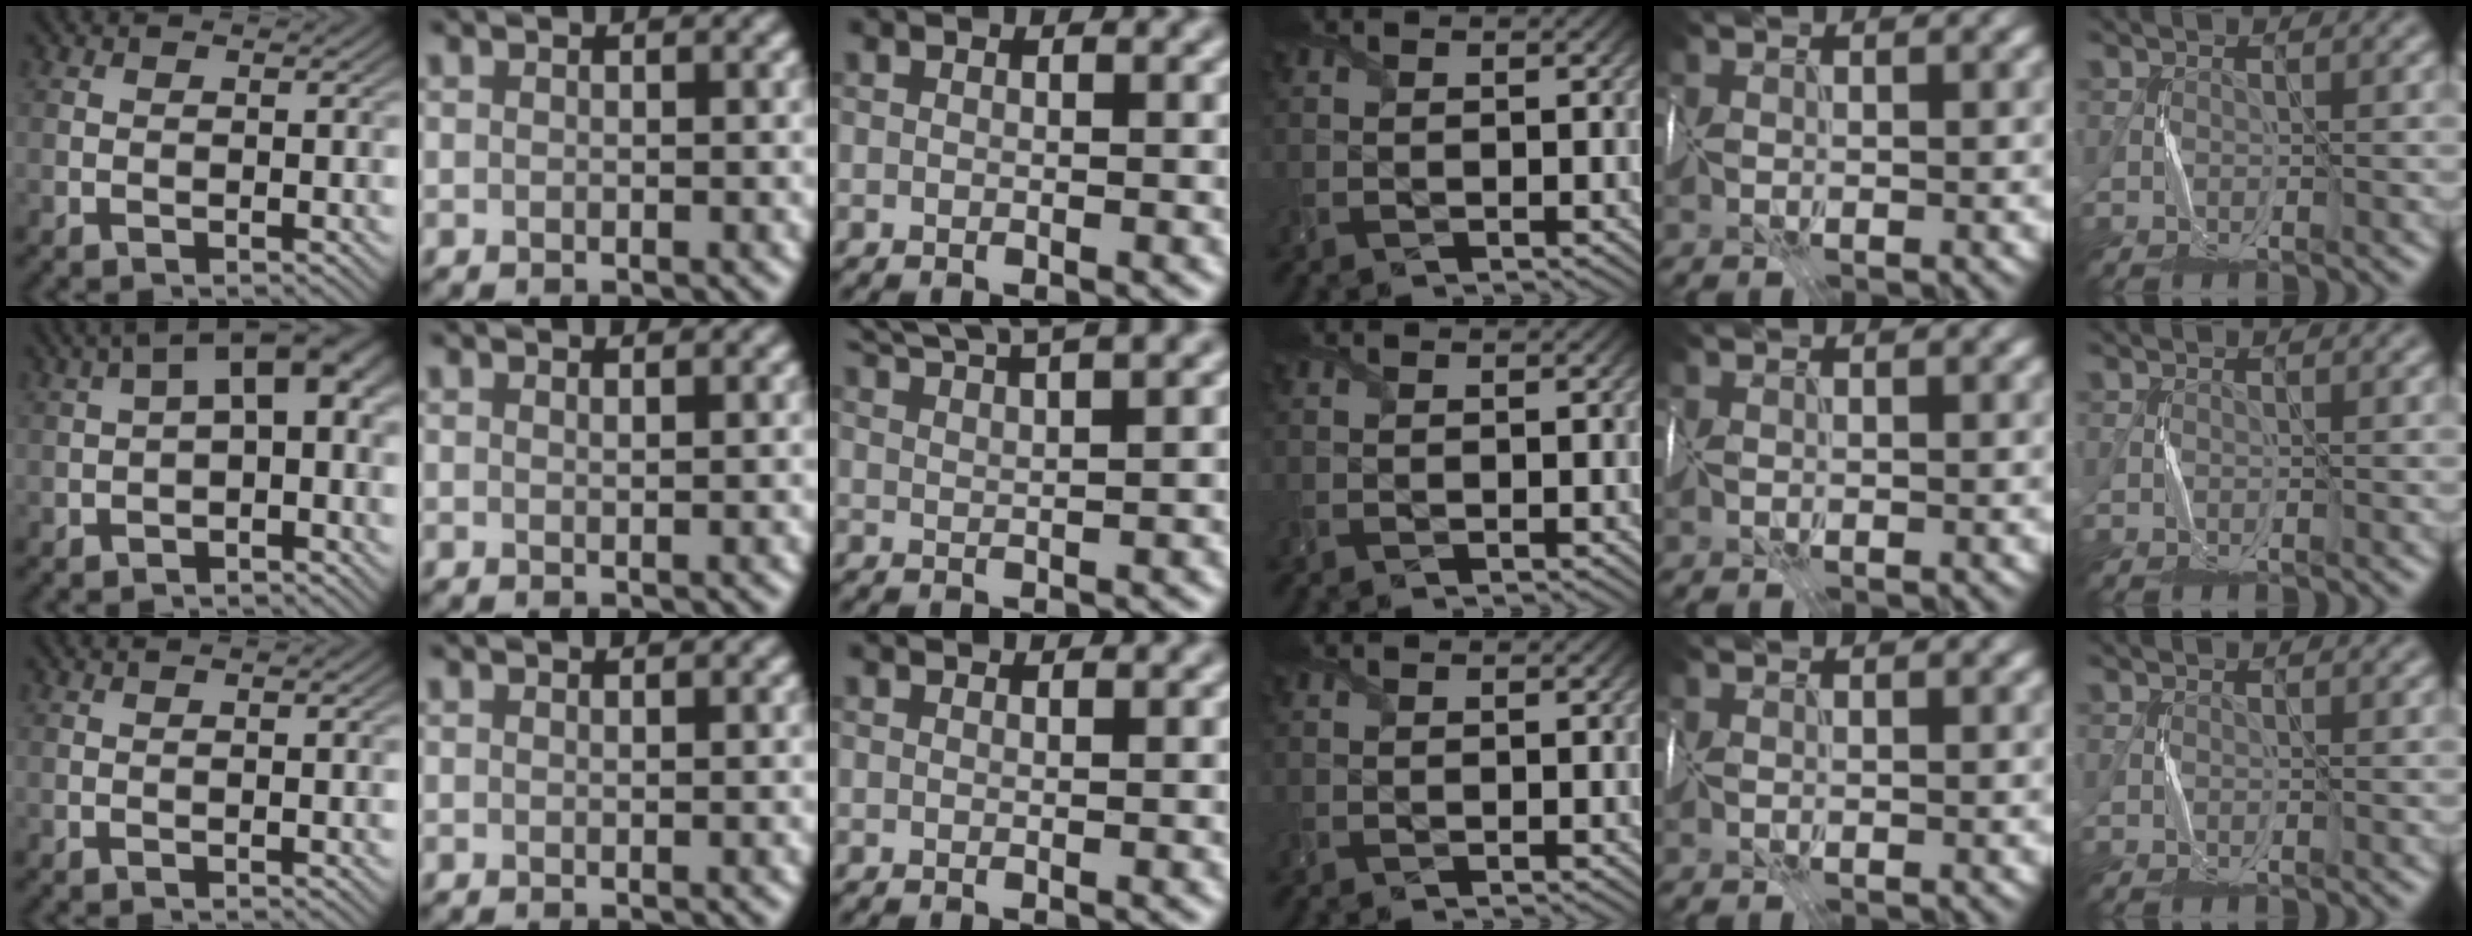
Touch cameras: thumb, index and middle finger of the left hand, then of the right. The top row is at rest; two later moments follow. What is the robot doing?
{"motion": "wrap", "object": "receipt paper"}